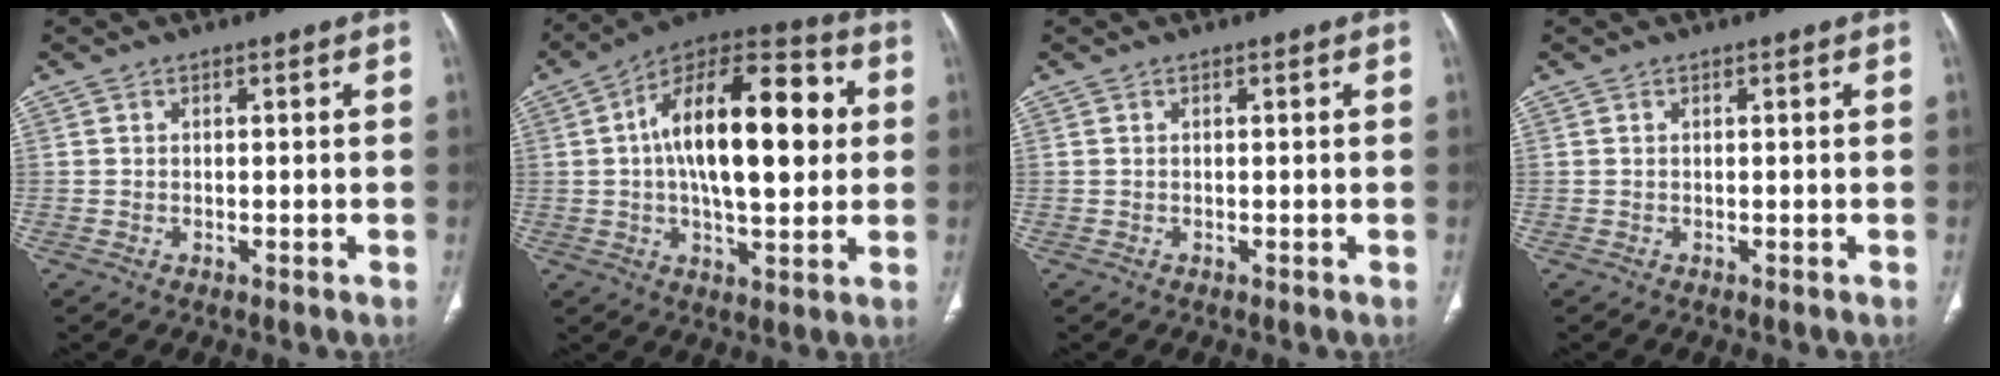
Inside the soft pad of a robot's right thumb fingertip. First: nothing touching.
{"total": 22.9, "force": [2.8, 10.4, 20.3], "torque": [-0.298, 0.027, 0.033]}
{"total": 0.0}
{"total": 0.0}